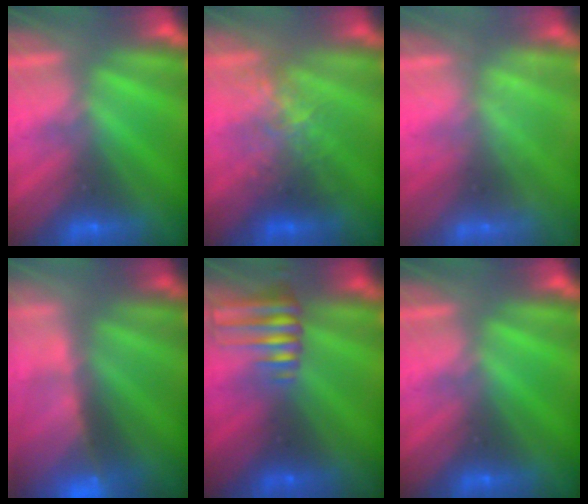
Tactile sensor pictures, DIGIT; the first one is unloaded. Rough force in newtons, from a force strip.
{"total": 2.5}
{"total": 2.3}
{"total": 9.5}
{"total": 8.4}
{"total": 0.0}